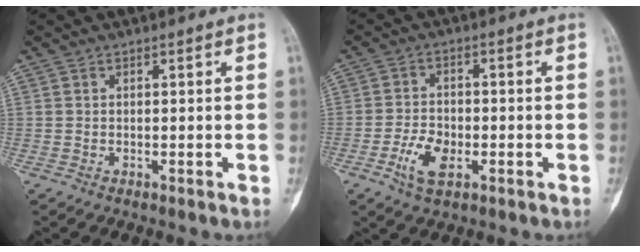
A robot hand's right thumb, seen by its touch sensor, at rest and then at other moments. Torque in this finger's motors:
{"motor_torque": [0.08, 0.33, 0.14, 0.31, -0.01]}